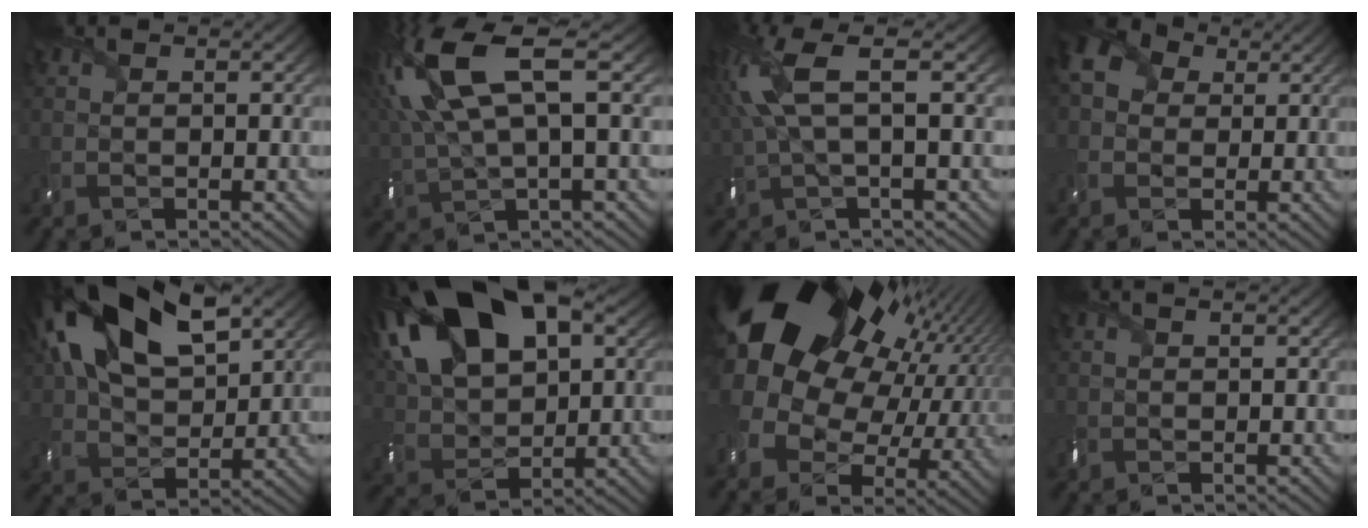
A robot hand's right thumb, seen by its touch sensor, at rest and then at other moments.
{"total": 13.9, "force": [4.7, 5.0, 12.0], "torque": [-0.304, 0.015, 0.096]}
{"total": 8.8, "force": [2.7, 2.5, 8.0], "torque": [-0.197, 0.021, 0.047]}
{"total": 6.3, "force": [1.6, 5.1, 3.2], "torque": [-0.087, 0.014, 0.023]}
{"total": 19.3, "force": [8.6, 10.9, 13.4], "torque": [-0.286, 0.043, 0.135]}
{"total": 21.0, "force": [9.0, 12.1, 14.7], "torque": [-0.318, 0.056, 0.148]}
{"total": 22.6, "force": [7.2, 15.5, 14.7], "torque": [-0.305, -0.003, 0.144]}
{"total": 1.4, "force": [0.7, 0.6, 1.0], "torque": [-0.024, 0.002, 0.012]}